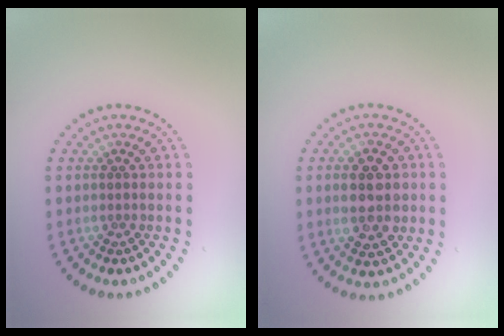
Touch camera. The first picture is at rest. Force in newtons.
{"total": 4.4, "press": 4.3, "slide": 0.5}